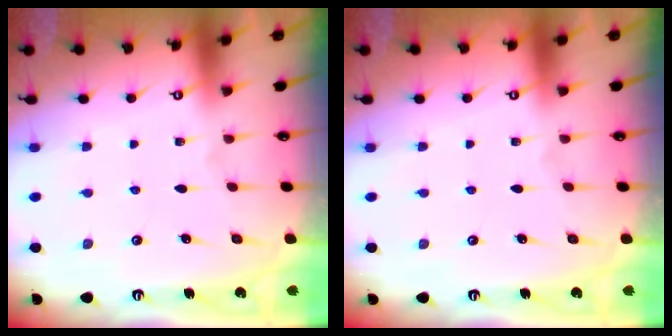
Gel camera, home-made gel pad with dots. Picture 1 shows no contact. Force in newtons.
{"total": 0.0}